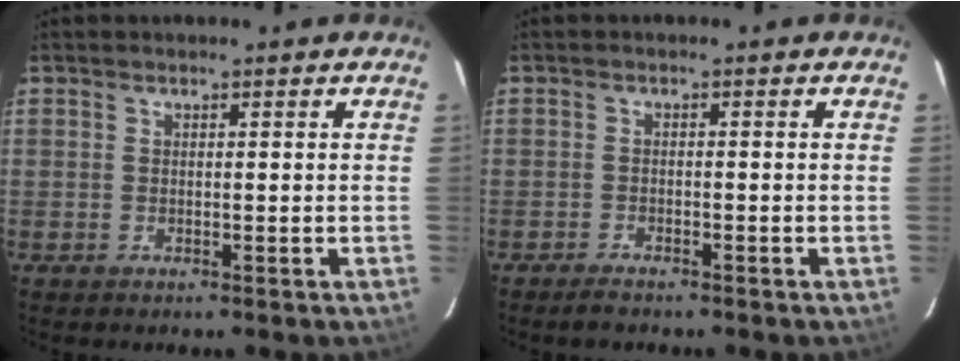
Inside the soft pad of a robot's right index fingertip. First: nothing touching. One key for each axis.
{"total": 2.2, "fx": -2.0, "fy": 0.5, "fz": 0.8, "tx": -0.027, "ty": -0.002, "tz": -0.037}